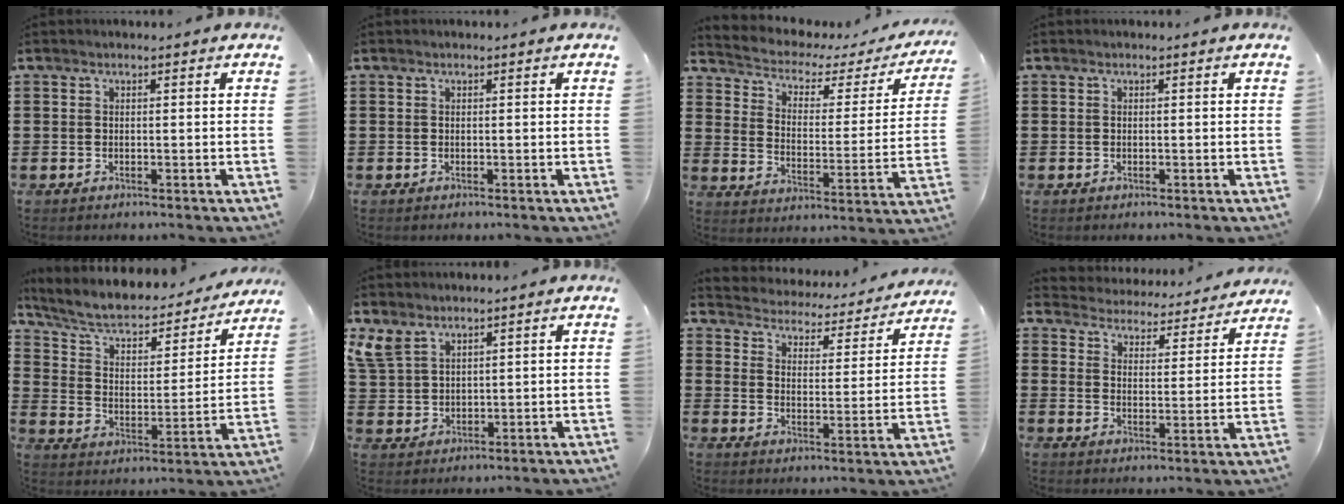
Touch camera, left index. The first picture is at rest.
{"total": 0.0}
{"total": 2.9, "force": [2.1, 1.5, 1.2], "torque": [-0.042, -0.020, 0.025]}
{"total": 0.0}
{"total": 6.0, "force": [4.8, 2.2, 2.7], "torque": [-0.078, -0.034, 0.078]}
{"total": 4.9, "force": [3.5, 2.7, 2.1], "torque": [-0.055, 0.003, 0.068]}
{"total": 3.1, "force": [3.0, 0.2, -0.4], "torque": [-0.017, -0.035, 0.043]}
{"total": 4.2, "force": [4.2, 0.0, -0.5], "torque": [-0.019, -0.041, 0.068]}